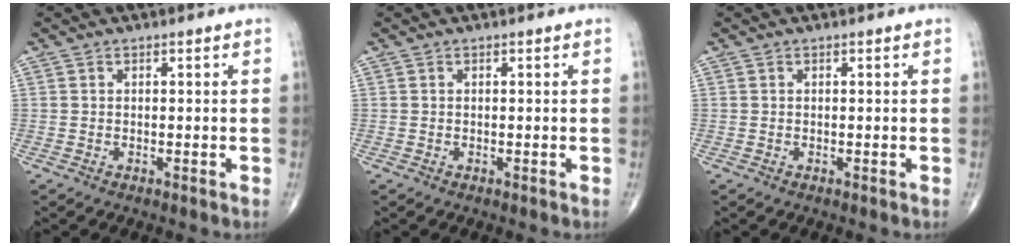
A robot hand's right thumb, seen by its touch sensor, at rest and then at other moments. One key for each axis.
{"total": 0.0}
{"total": 0.0}